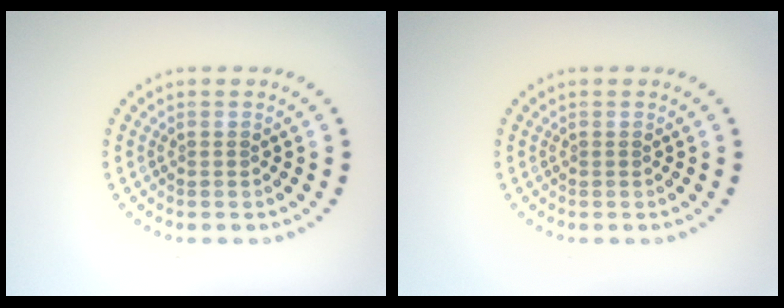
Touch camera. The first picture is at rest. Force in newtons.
{"total": 0.0}